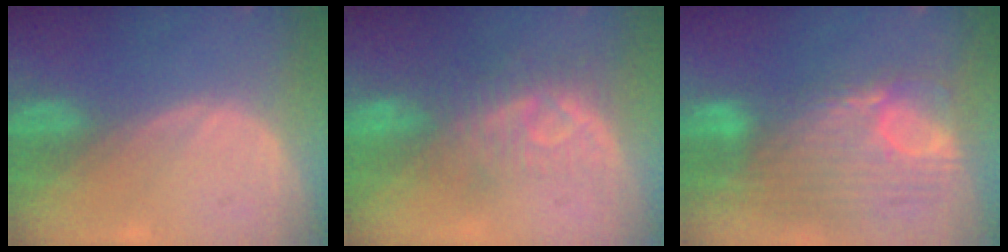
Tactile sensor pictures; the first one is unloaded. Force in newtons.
{"total": 8.2, "press": 7.4, "slide": 3.6}
{"total": 12.3, "press": 10.4, "slide": 6.5}